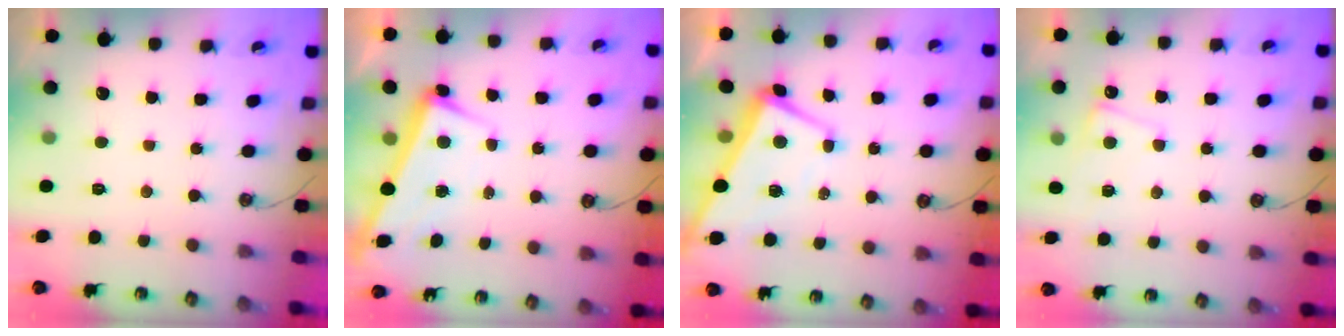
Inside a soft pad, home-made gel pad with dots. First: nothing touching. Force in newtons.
{"total": 2.6, "press": 2.6, "slide": 0.6}
{"total": 2.2, "press": 2.1, "slide": 0.6}
{"total": 2.4, "press": 2.4, "slide": 0.4}